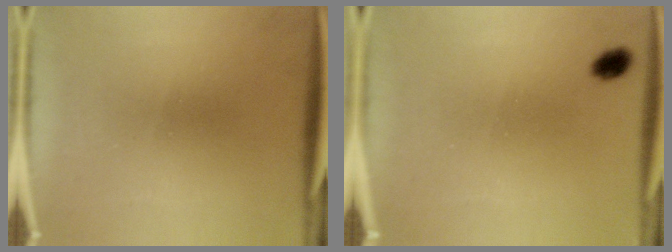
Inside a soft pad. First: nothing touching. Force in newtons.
{"total": 2.2}